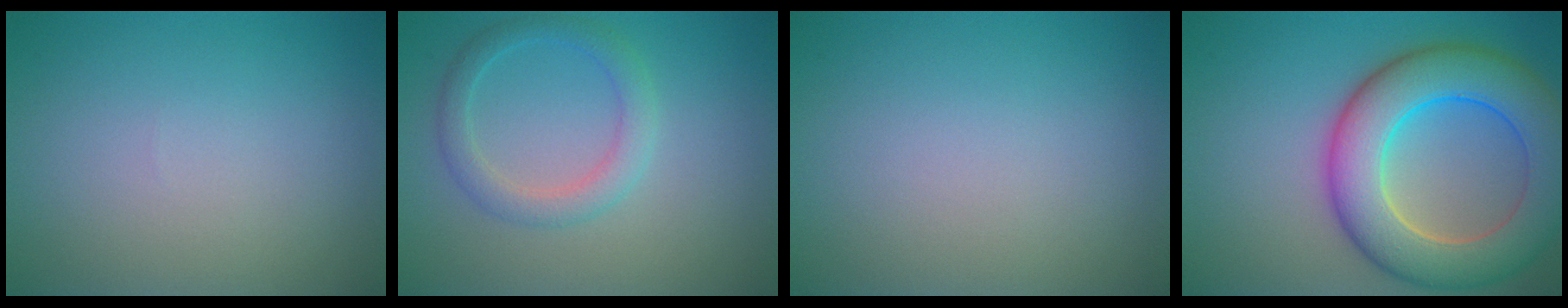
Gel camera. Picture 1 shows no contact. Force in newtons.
{"total": 2.7, "press": 2.7, "slide": 0.1}
{"total": 0.0}
{"total": 10.1, "press": 10.1, "slide": 0.3}